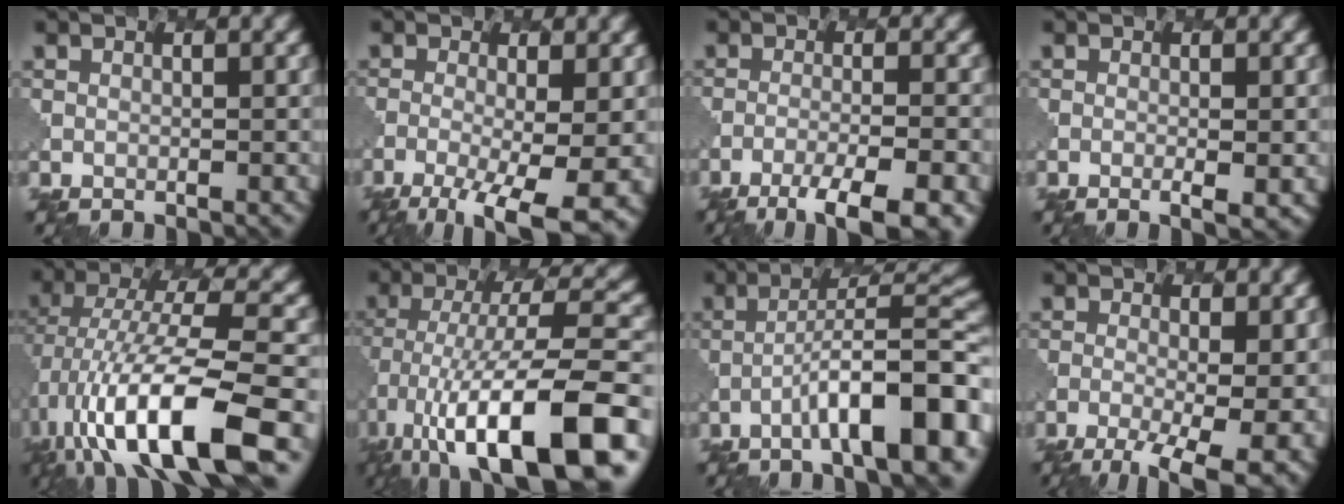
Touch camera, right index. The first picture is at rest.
{"total": 8.1, "force": [-3.8, 2.5, 6.7], "torque": [-0.121, -0.023, -0.057]}
{"total": 7.0, "force": [-4.7, 1.4, 5.0], "torque": [-0.081, -0.005, -0.074]}
{"total": 2.0, "force": [-0.4, 0.5, 1.9], "torque": [-0.028, -0.003, -0.005]}
{"total": 12.1, "force": [-3.8, 4.1, 10.7], "torque": [-0.200, 0.010, -0.065]}
{"total": 14.7, "force": [-6.1, 5.3, 12.2], "torque": [-0.218, 0.017, -0.099]}
{"total": 10.4, "force": [-4.6, 2.2, 9.0], "torque": [-0.127, 0.024, -0.066]}
{"total": 9.0, "force": [-3.9, 3.4, 7.4], "torque": [-0.112, -0.017, -0.048]}